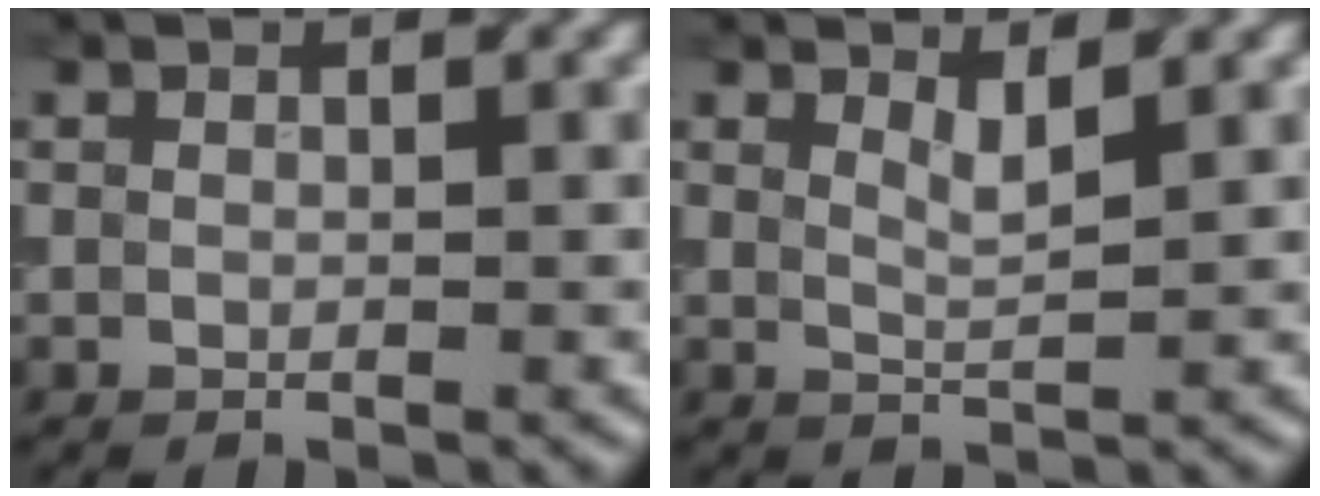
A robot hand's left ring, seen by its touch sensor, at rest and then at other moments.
{"total": 1.6, "force": [1.0, 0.3, 1.2], "torque": [-0.021, -0.004, 0.018]}